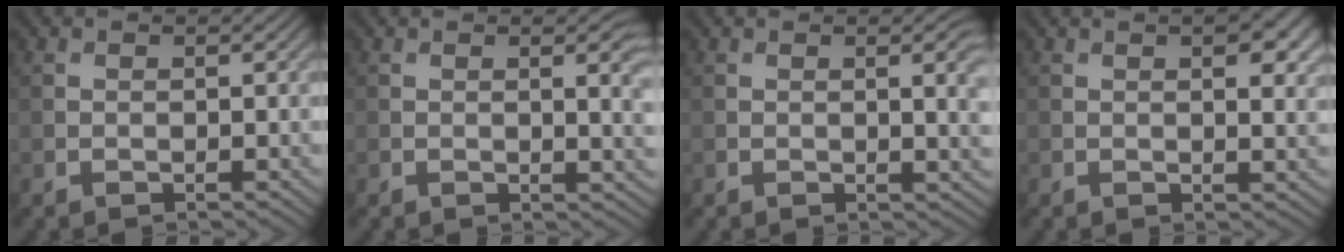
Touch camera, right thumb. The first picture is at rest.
{"total": 3.6, "force": [0.8, 0.9, 3.4], "torque": [-0.048, 0.001, 0.015]}
{"total": 3.2, "force": [0.6, 0.7, 3.1], "torque": [-0.043, 0.002, 0.011]}
{"total": 4.0, "force": [1.5, 1.4, 3.4], "torque": [-0.053, -0.001, 0.024]}